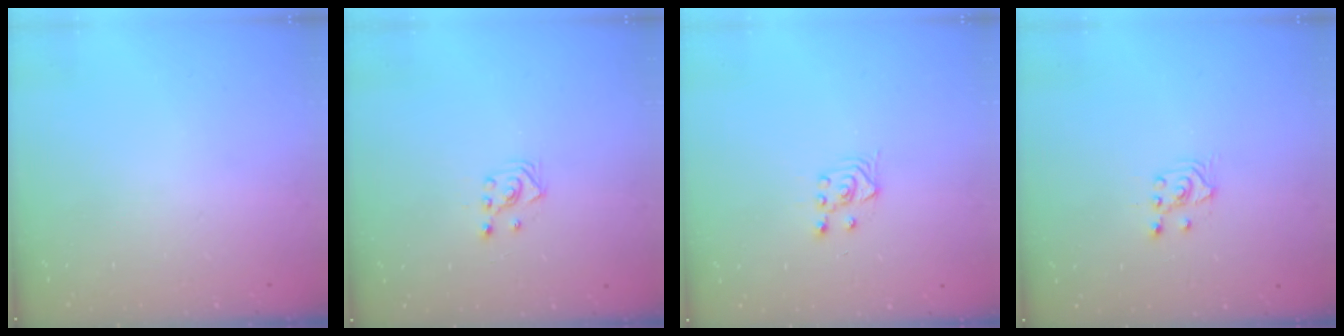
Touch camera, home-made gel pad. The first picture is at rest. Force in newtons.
{"total": 2.9, "press": 2.7, "slide": 1.0}
{"total": 3.3, "press": 2.9, "slide": 1.5}
{"total": 2.5, "press": 2.4, "slide": 0.7}